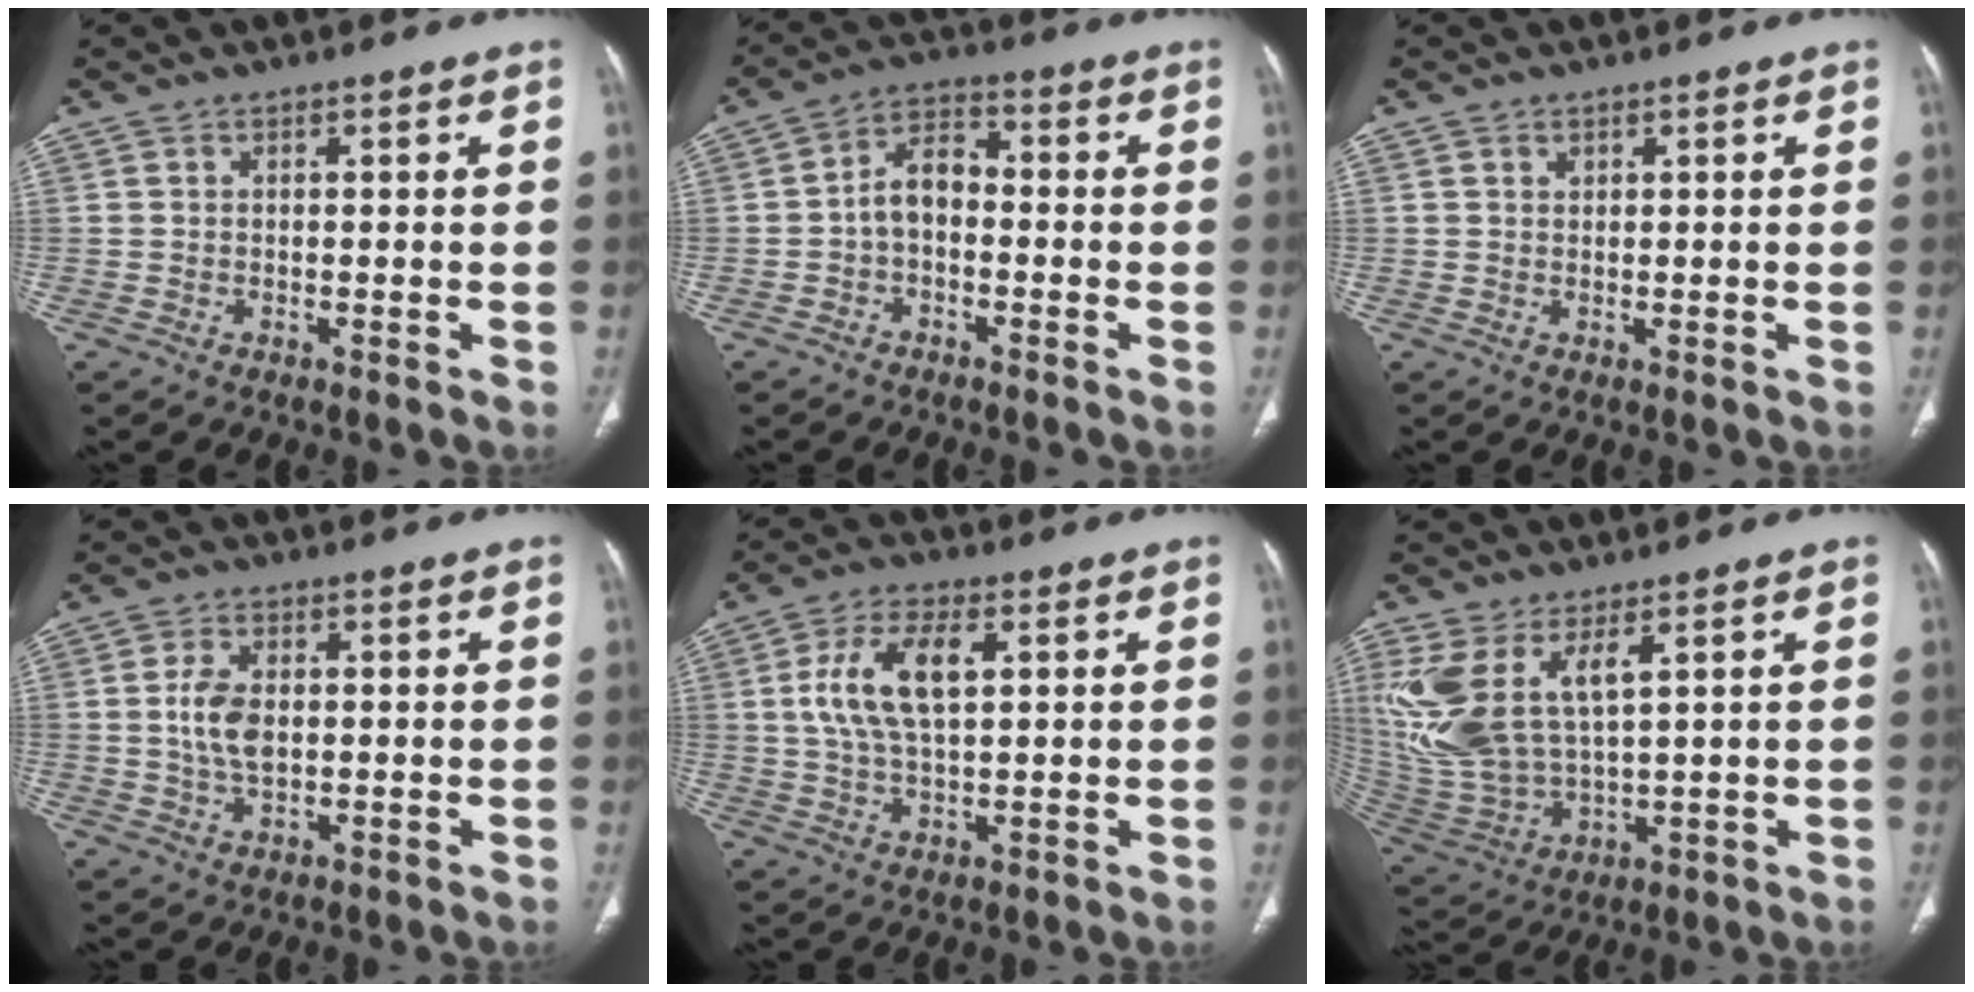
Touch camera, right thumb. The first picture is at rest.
{"total": 6.1, "force": [-1.3, 3.9, 4.5], "torque": [-0.068, 0.029, -0.036]}
{"total": 0.8, "force": [0.6, 0.5, 0.2], "torque": [0.001, -0.003, 0.010]}
{"total": 6.2, "force": [0.4, 3.6, 5.1], "torque": [-0.102, -0.001, 0.008]}
{"total": 10.9, "force": [2.4, 5.2, 9.3], "torque": [-0.182, 0.005, 0.045]}
{"total": 14.9, "force": [5.6, 6.7, 12.0], "torque": [-0.266, -0.022, 0.134]}